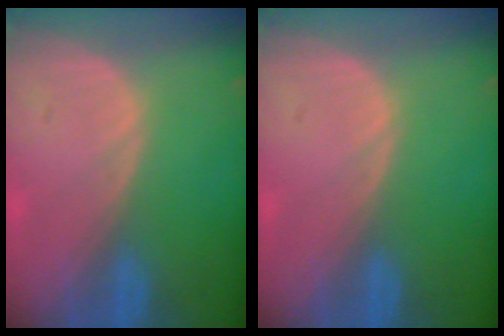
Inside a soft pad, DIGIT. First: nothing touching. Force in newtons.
{"total": 0.0}